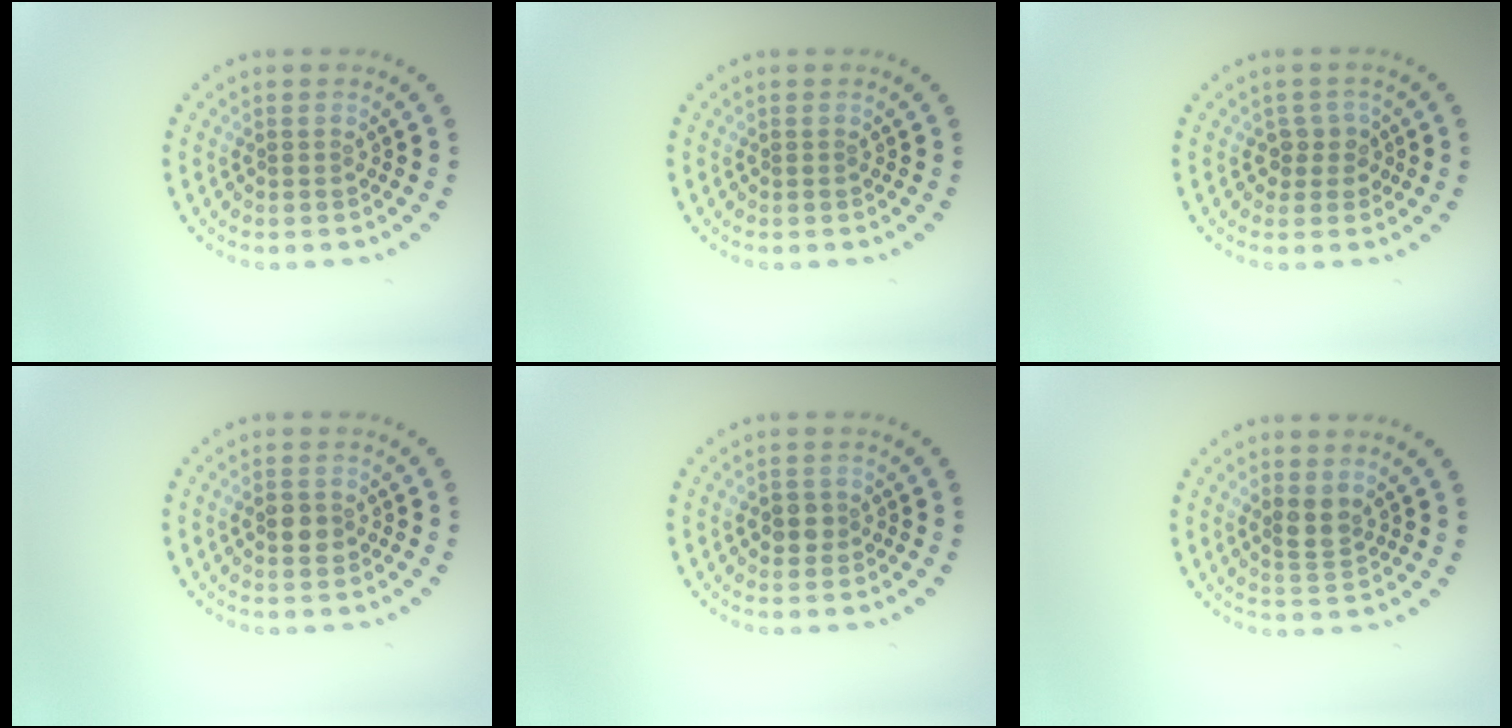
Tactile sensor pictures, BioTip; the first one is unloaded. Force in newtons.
{"total": 0.0}
{"total": 1.8, "press": 1.5, "slide": 0.9}
{"total": 2.1, "press": 2.1, "slide": 0.0}
{"total": 1.7, "press": 1.6, "slide": 0.5}
{"total": 2.0, "press": 1.8, "slide": 0.9}